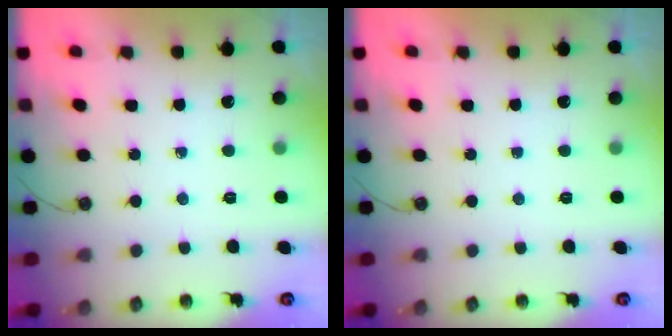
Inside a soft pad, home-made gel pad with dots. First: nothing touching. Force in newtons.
{"total": 0.0}